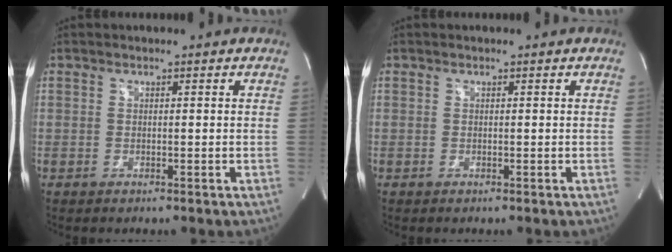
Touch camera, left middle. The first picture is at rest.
{"total": 0.0}